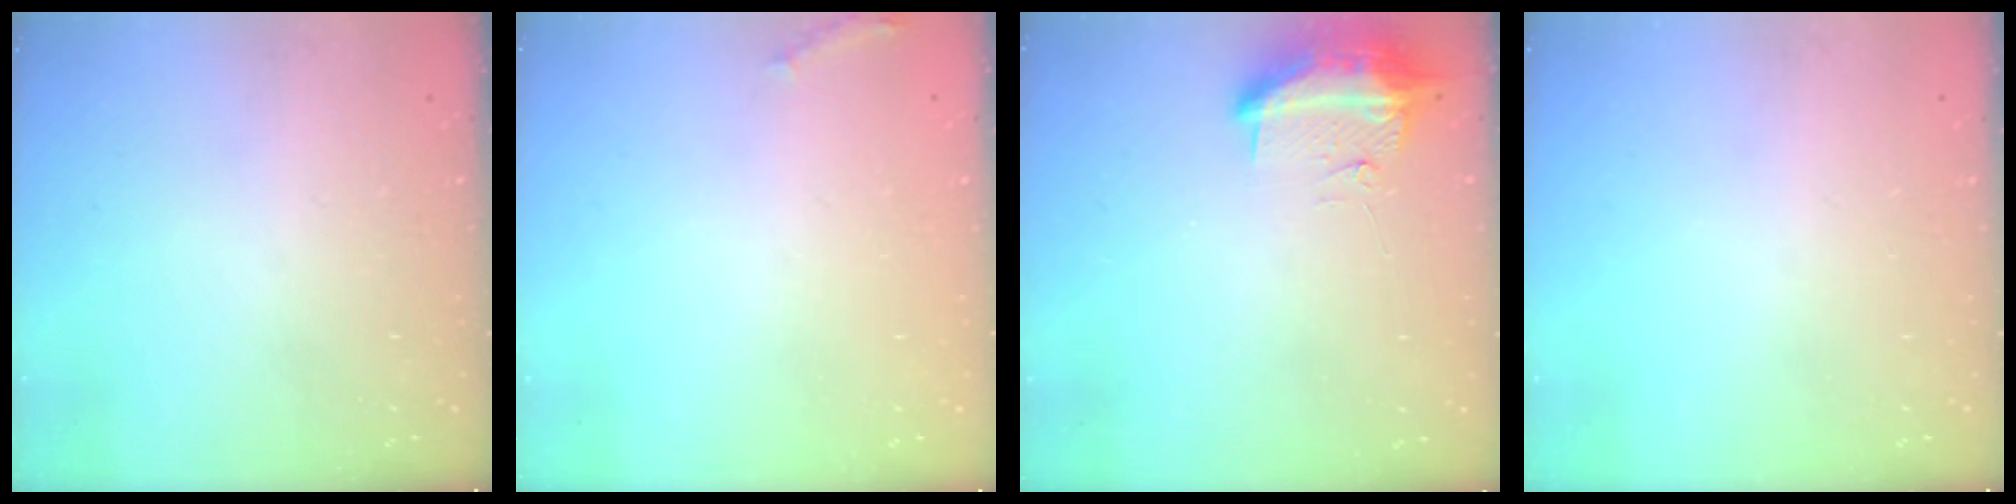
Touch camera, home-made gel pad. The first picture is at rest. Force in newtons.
{"total": 5.1, "press": 4.8, "slide": 1.8}
{"total": 10.0, "press": 9.9, "slide": 1.7}
{"total": 0.0}